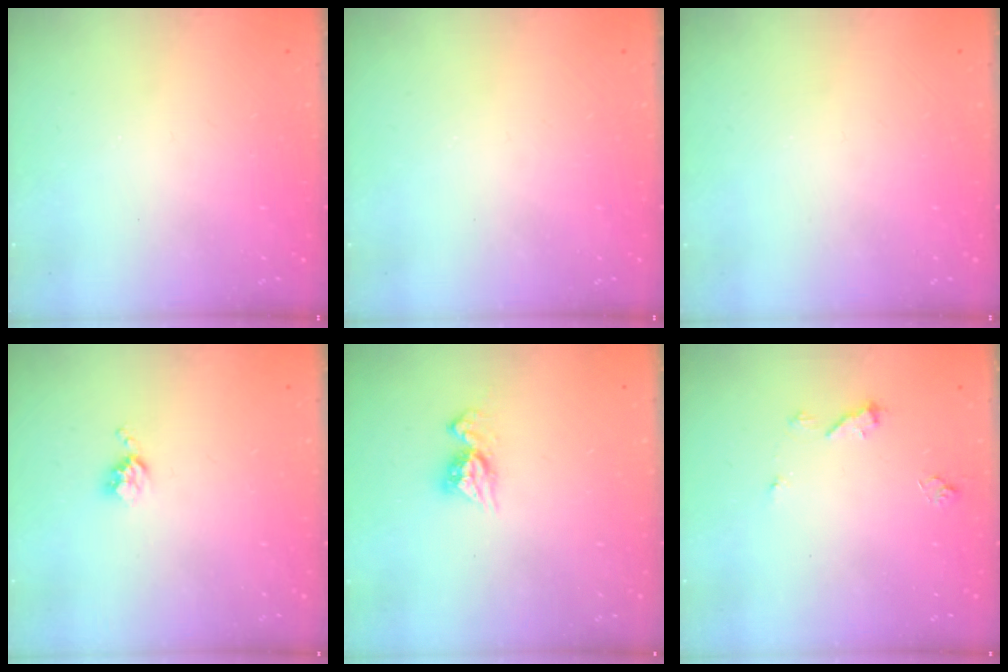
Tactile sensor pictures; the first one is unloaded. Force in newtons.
{"total": 0.0}
{"total": 0.0}
{"total": 3.5, "press": 3.5, "slide": 0.4}
{"total": 7.5, "press": 7.4, "slide": 0.8}
{"total": 7.0, "press": 7.0, "slide": 0.7}